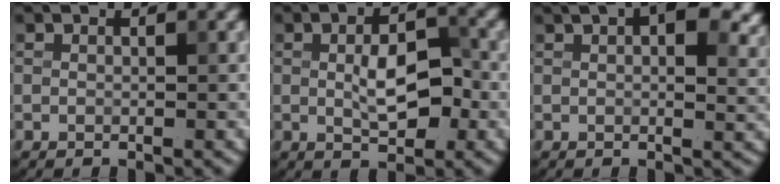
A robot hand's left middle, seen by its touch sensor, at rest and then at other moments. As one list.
[{"total": 4.5, "force": [-0.2, 2.2, 3.9], "torque": [-0.071, 0.000, -0.001]}, {"total": 9.9, "force": [4.8, 5.0, 7.1], "torque": [-0.064, 0.022, 0.056]}]